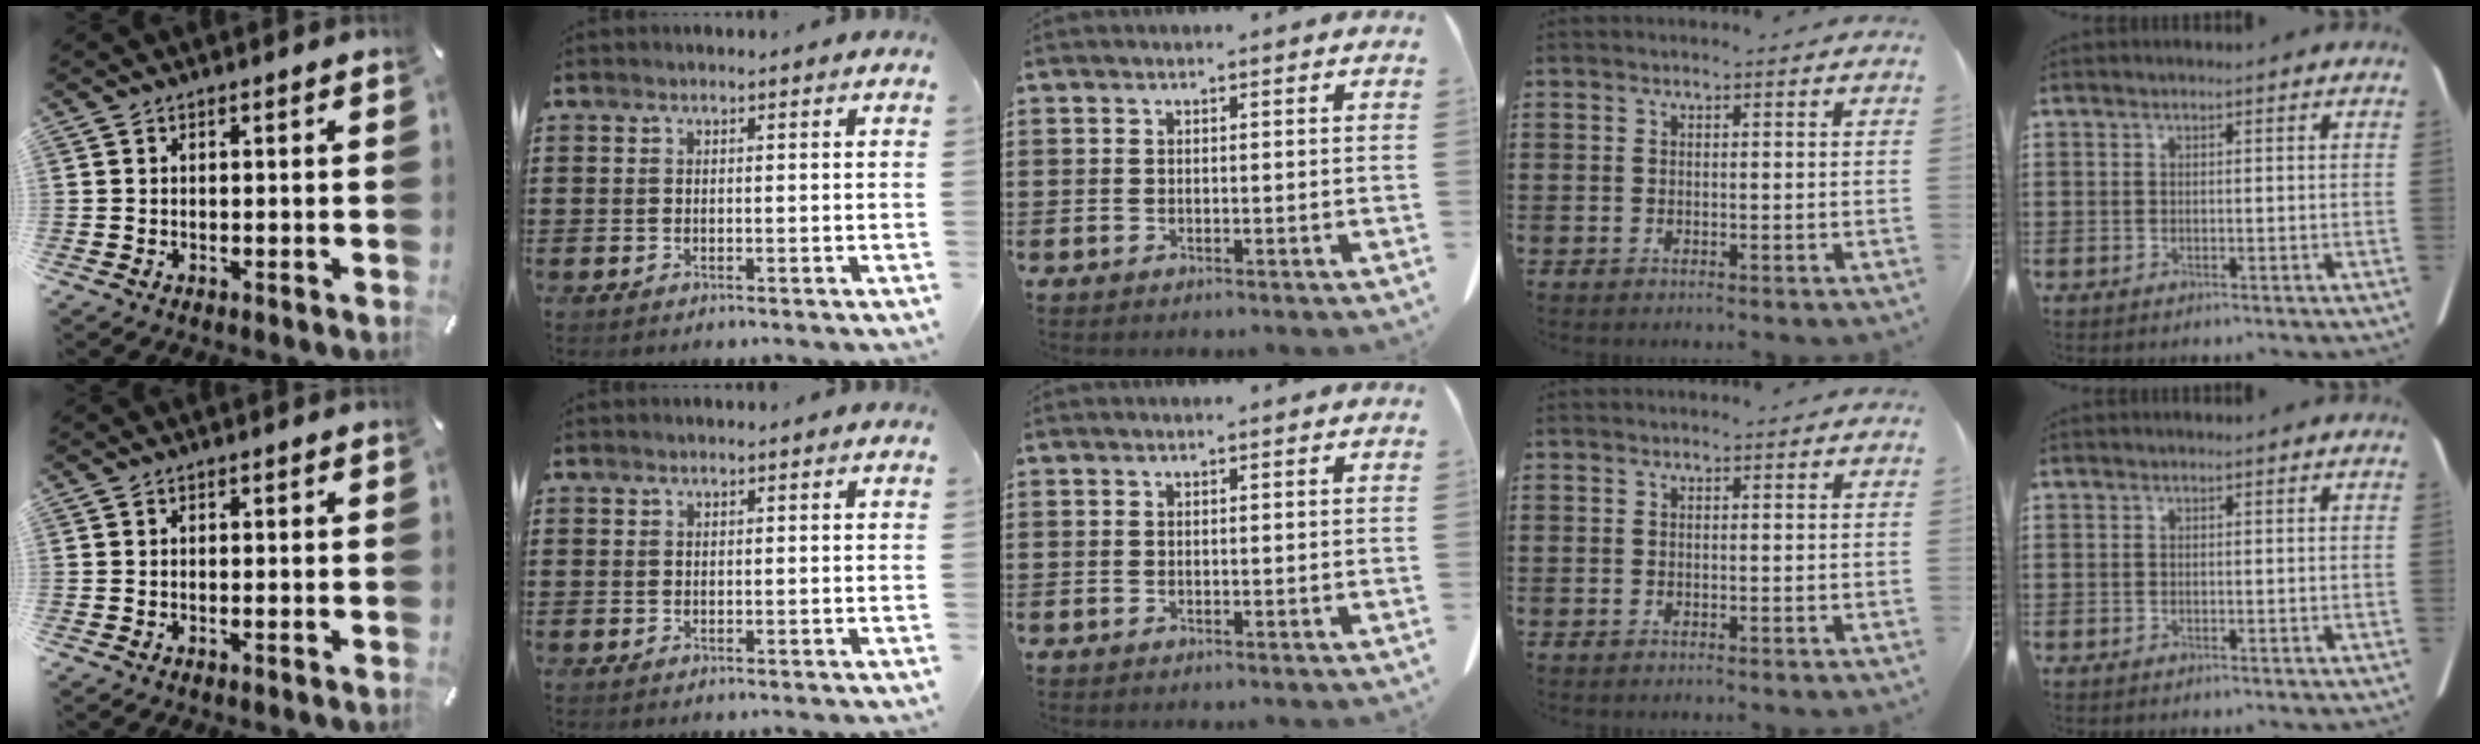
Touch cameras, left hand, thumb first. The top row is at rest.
{"thumb": {"total": 0.5, "force": [-0.2, 0.1, 0.5], "torque": [-0.010, -0.003, -0.003]}}